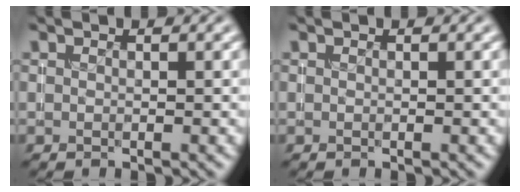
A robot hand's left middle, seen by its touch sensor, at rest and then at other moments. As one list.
[{"total": 0.0}]